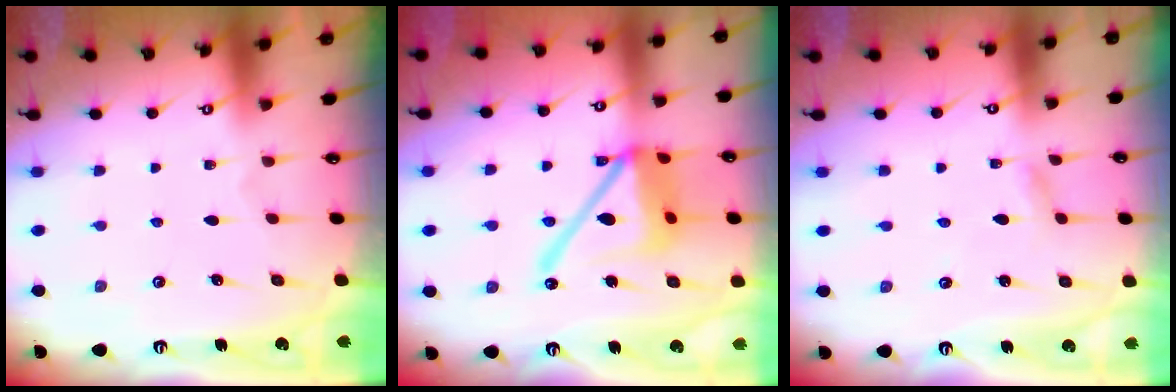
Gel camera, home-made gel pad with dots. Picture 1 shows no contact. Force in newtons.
{"total": 16.9, "press": 16.8, "slide": 1.8}
{"total": 1.9, "press": 1.9, "slide": 0.2}